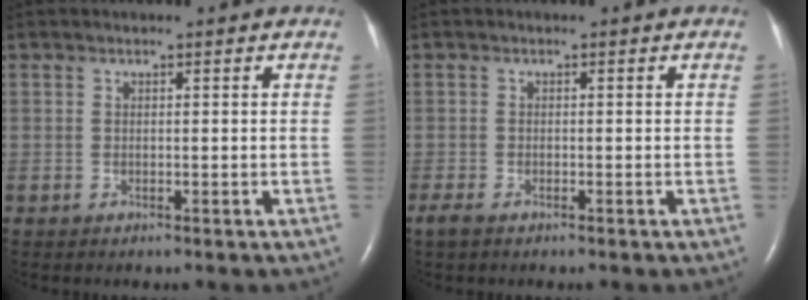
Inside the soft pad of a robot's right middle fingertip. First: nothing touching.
{"total": 1.8, "force": [-1.2, 0.6, 1.1], "torque": [-0.029, -0.005, -0.022]}